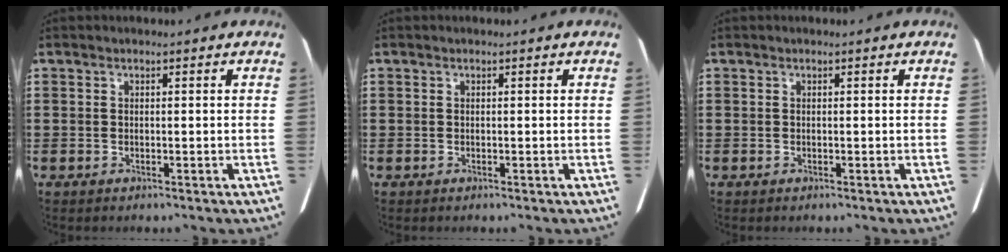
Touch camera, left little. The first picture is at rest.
{"total": 0.0}
{"total": 0.0}